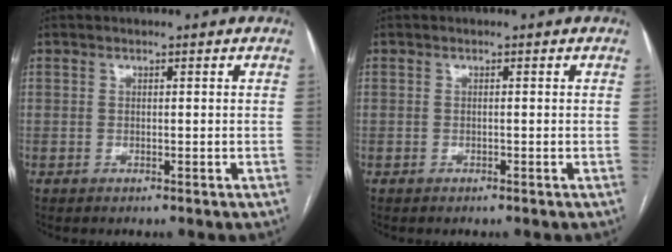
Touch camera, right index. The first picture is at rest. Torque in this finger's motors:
{"motor_torque": [-0.07, 0.00, 0.02, 0.00]}